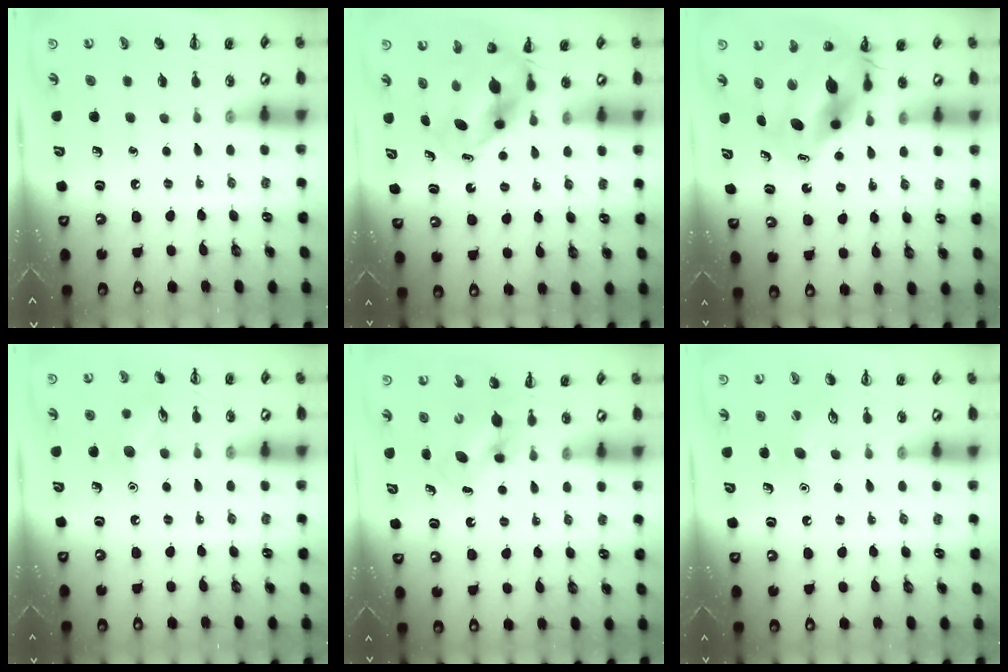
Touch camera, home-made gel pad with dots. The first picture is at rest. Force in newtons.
{"total": 5.7, "press": 5.6, "slide": 1.2}
{"total": 11.2, "press": 10.8, "slide": 3.1}
{"total": 7.7, "press": 7.7, "slide": 0.9}
{"total": 5.6, "press": 5.6, "slide": 0.6}
{"total": 7.2, "press": 7.1, "slide": 1.6}